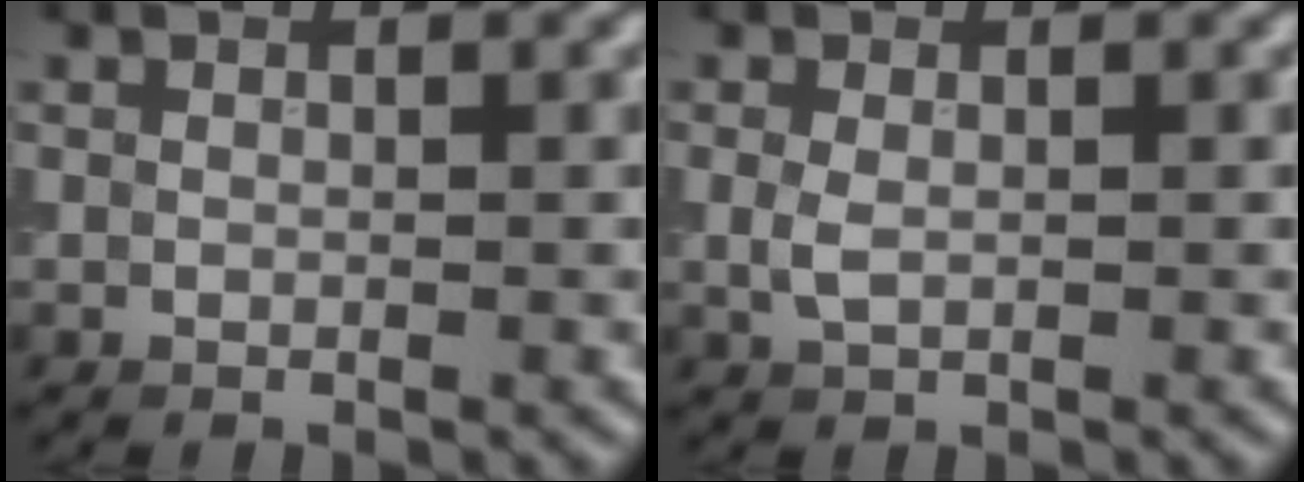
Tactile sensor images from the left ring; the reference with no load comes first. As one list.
[{"total": 1.4, "force": [0.1, 0.8, 1.1], "torque": [-0.027, -0.001, 0.004]}]